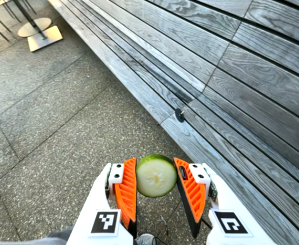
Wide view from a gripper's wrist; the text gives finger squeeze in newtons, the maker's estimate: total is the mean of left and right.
{"total": 12.0, "left": 12.5, "right": 11.4}